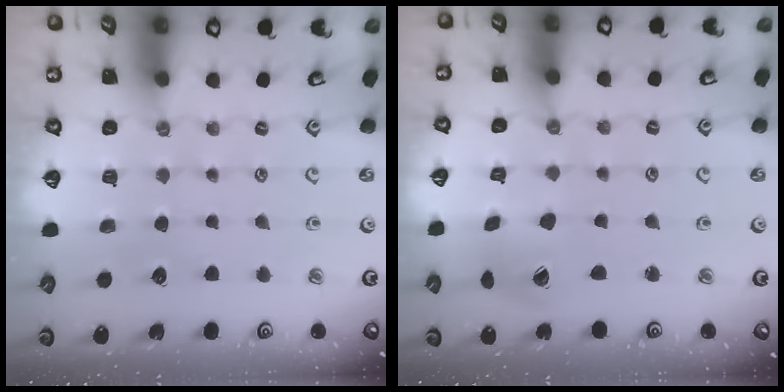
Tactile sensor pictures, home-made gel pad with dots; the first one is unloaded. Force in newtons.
{"total": 6.7, "press": 6.6, "slide": 0.8}